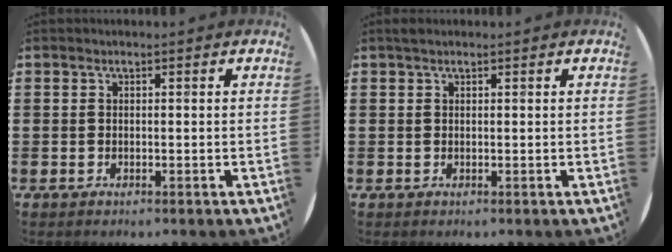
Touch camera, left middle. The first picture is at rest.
{"total": 0.7, "force": [0.6, 0.3, 0.2], "torque": [-0.005, 0.004, 0.011]}